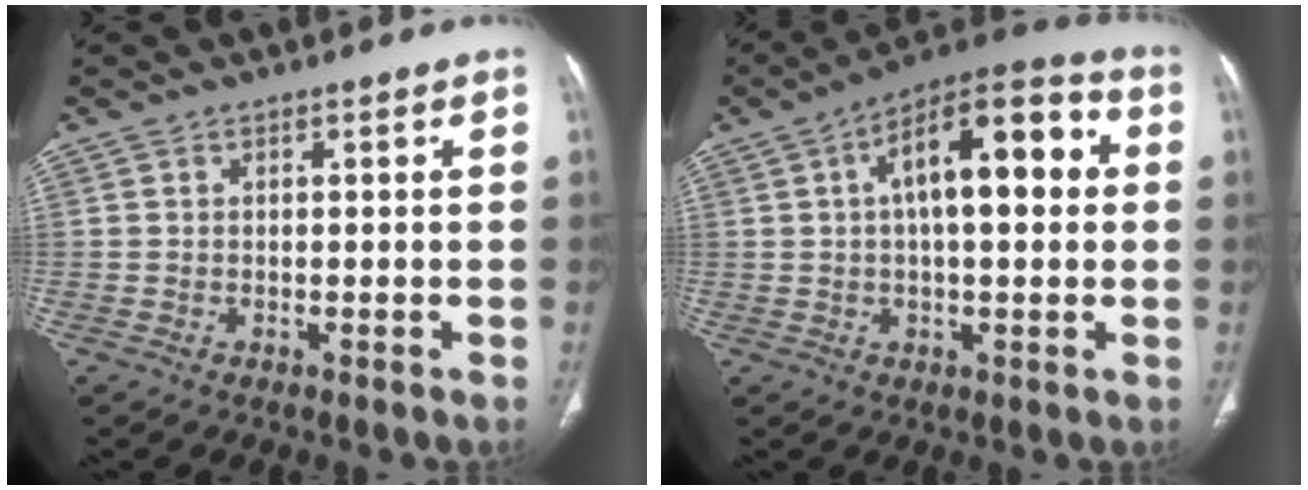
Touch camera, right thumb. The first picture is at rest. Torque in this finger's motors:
{"motor_torque": [0.76, 4.24, 1.22, 0.00, 0.15]}